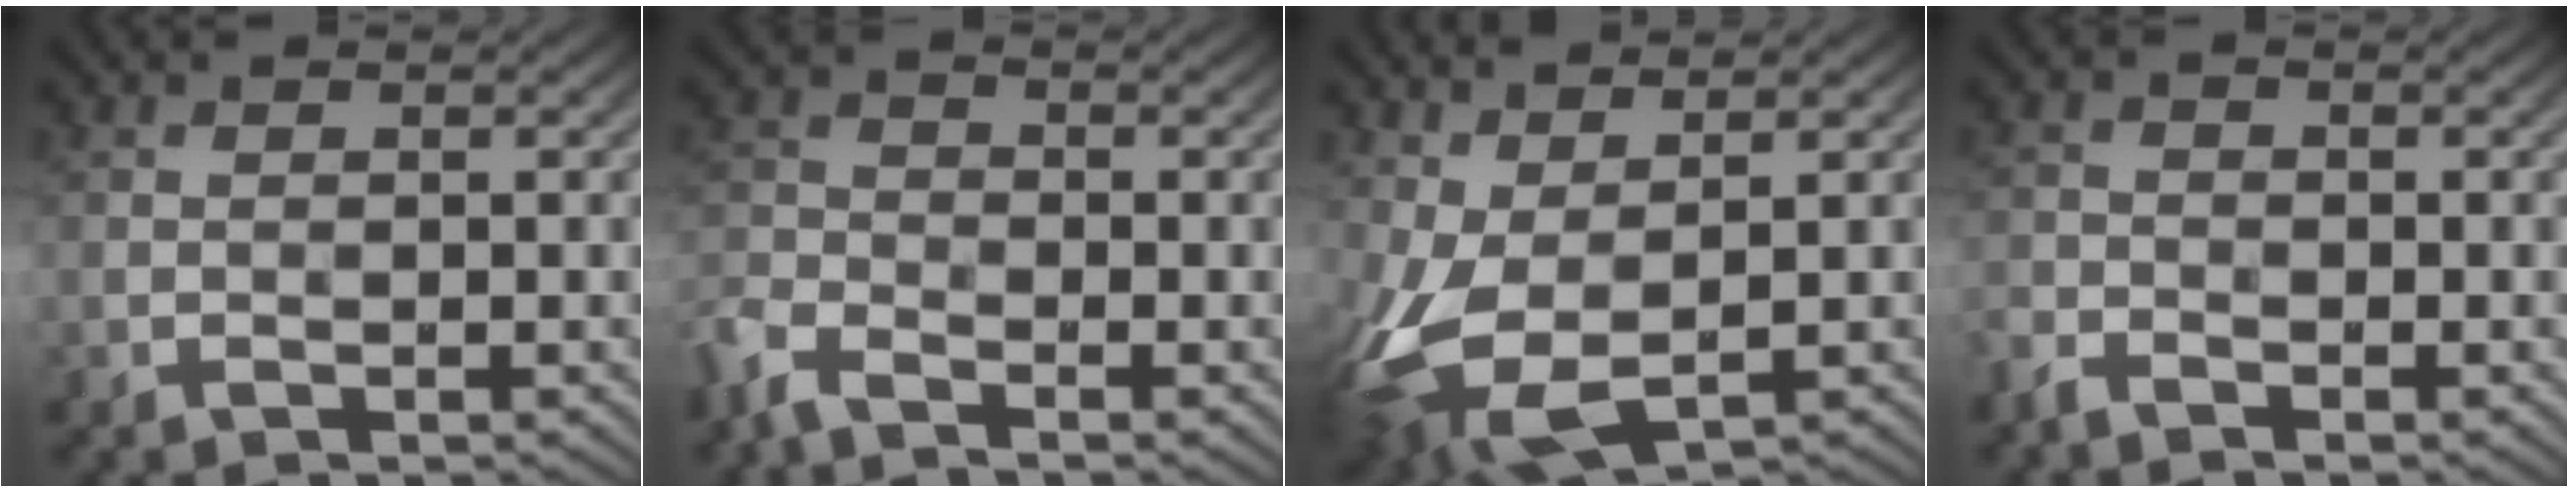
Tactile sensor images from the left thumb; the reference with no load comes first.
{"total": 4.7, "force": [-3.8, 1.6, 2.2], "torque": [-0.062, -0.015, -0.082]}
{"total": 9.6, "force": [-0.6, 5.5, 7.9], "torque": [-0.207, -0.036, 0.010]}
{"total": 2.4, "force": [-2.2, 0.6, 0.7], "torque": [-0.023, -0.012, -0.046]}